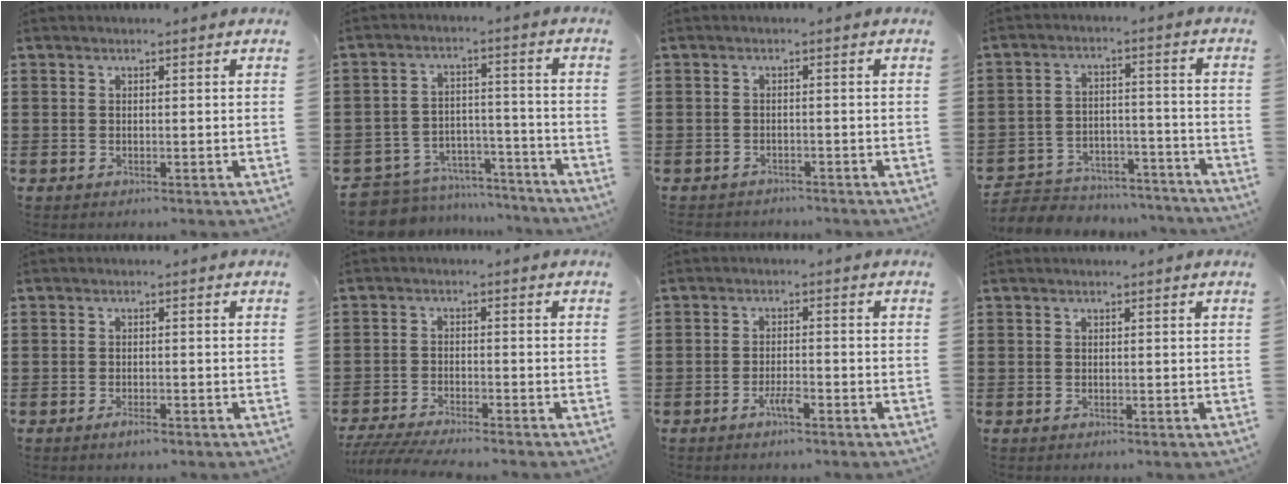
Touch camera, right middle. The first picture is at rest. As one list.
[{"total": 7.4, "force": [-7.2, 1.7, 0.7], "torque": [-0.025, 0.018, -0.146]}, {"total": 1.5, "force": [-1.4, 0.3, -0.2], "torque": [-0.003, 0.000, -0.033]}, {"total": 5.3, "force": [-5.1, 1.3, 0.3], "torque": [-0.013, 0.015, -0.107]}, {"total": 1.5, "force": [-1.0, 0.4, 1.1], "torque": [-0.021, -0.004, -0.017]}, {"total": 4.1, "force": [-3.8, 0.0, 1.3], "torque": [-0.036, -0.012, -0.080]}, {"total": 3.1, "force": [-1.9, 0.5, 2.3], "torque": [-0.046, 0.001, -0.036]}, {"total": 0.0}]